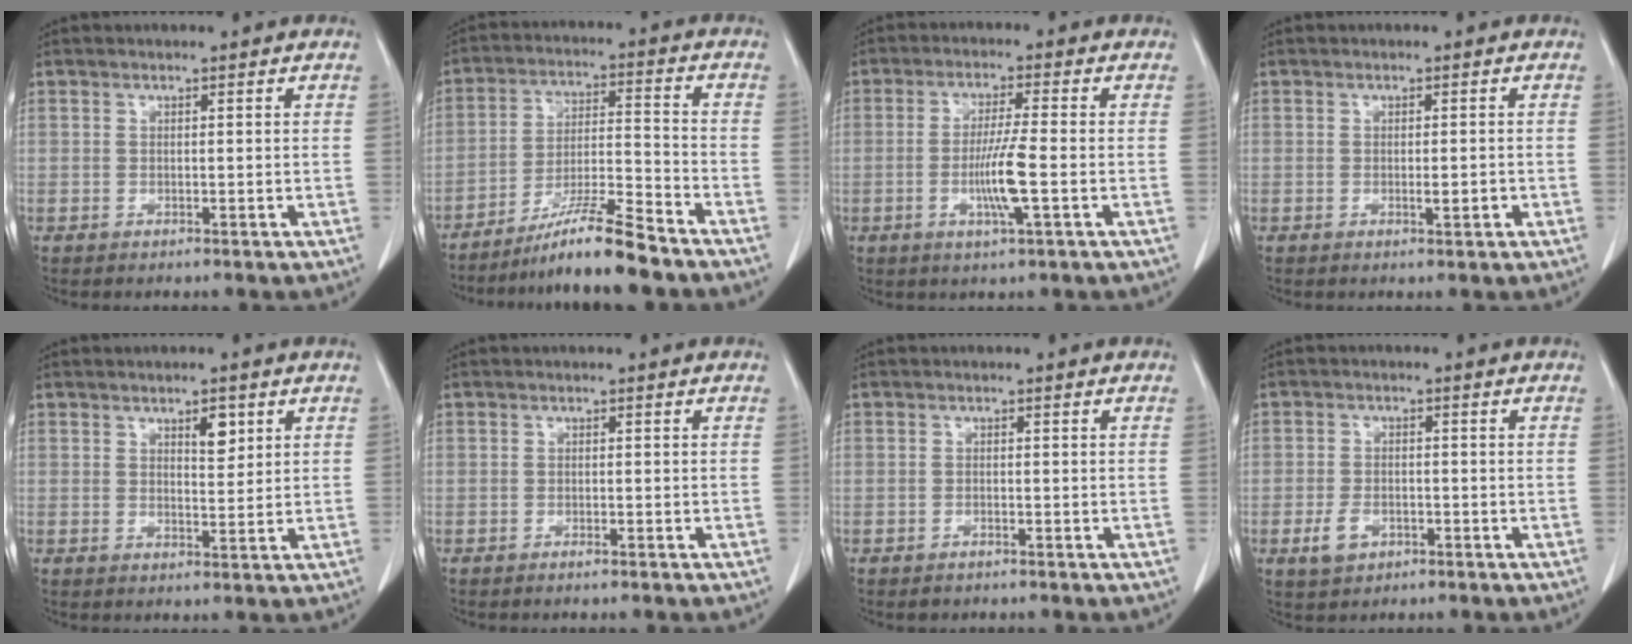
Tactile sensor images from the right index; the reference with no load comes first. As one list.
[{"total": 10.5, "force": [-8.5, -0.6, 6.0], "torque": [-0.106, -0.013, -0.152]}, {"total": 6.6, "force": [-1.6, -0.4, 6.4], "torque": [-0.121, -0.009, -0.031]}, {"total": 1.7, "force": [-0.5, 0.3, 1.5], "torque": [-0.024, -0.002, -0.005]}, {"total": 3.0, "force": [1.6, 1.1, 2.4], "torque": [-0.036, -0.004, 0.027]}, {"total": 0.8, "force": [-0.6, 0.0, 0.5], "torque": [-0.016, -0.002, -0.009]}, {"total": 1.4, "force": [-1.1, 0.6, 0.5], "torque": [-0.013, -0.002, -0.013]}, {"total": 3.8, "force": [-1.8, 2.5, 2.2], "torque": [-0.048, -0.001, -0.025]}]